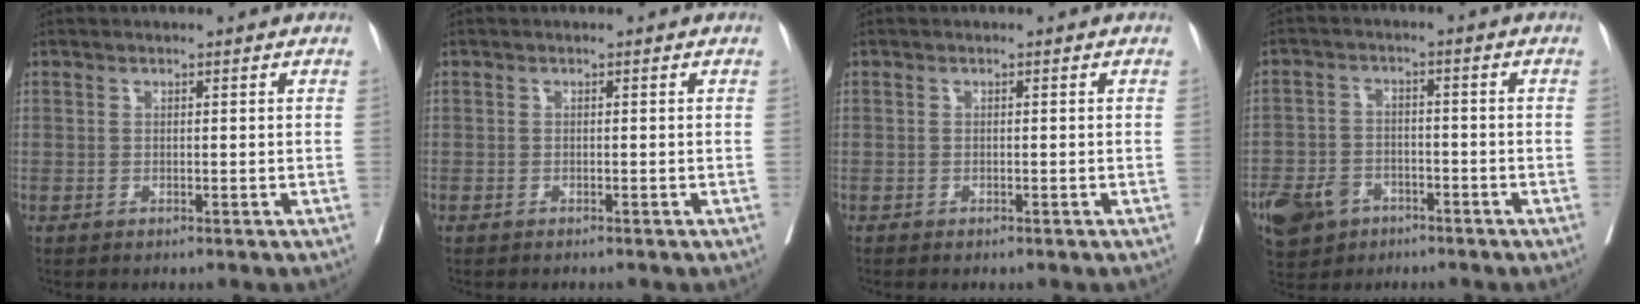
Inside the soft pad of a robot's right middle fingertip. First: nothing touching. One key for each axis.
{"total": 1.1, "fx": -1.0, "fy": 0.1, "fz": 0.4, "tx": -0.008, "ty": -0.001, "tz": -0.015}
{"total": 0.5, "fx": -0.5, "fy": 0.2, "fz": 0.2, "tx": -0.007, "ty": -0.001, "tz": -0.009}
{"total": 9.0, "fx": -5.3, "fy": 6.3, "fz": 3.5, "tx": -0.076, "ty": 0.003, "tz": -0.087}